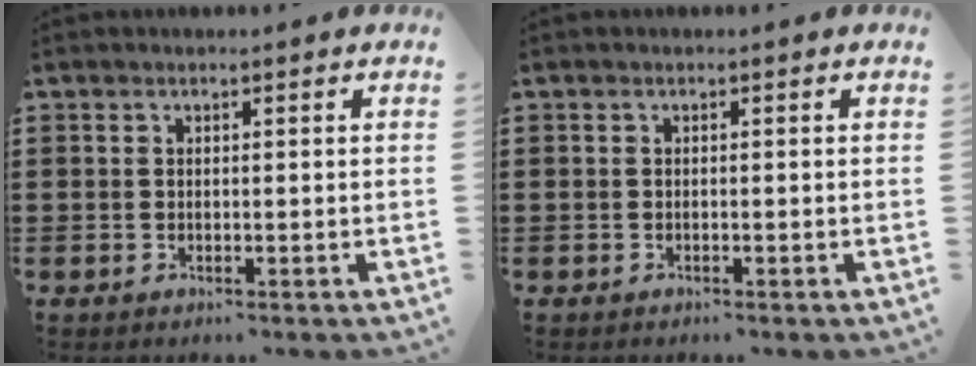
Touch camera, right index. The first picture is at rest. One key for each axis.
{"total": 0.0}